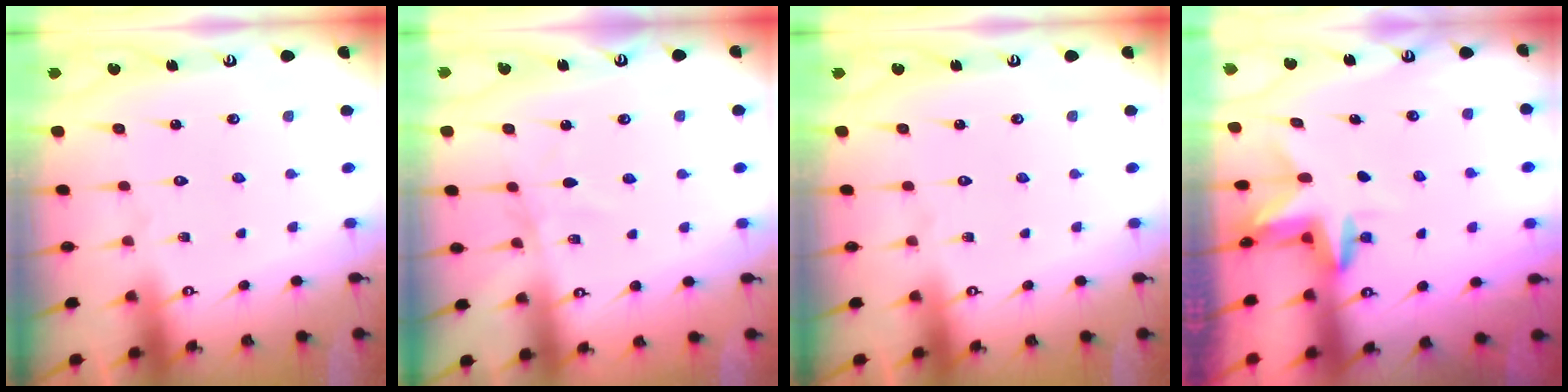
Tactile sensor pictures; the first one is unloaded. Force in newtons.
{"total": 2.6, "press": 2.6, "slide": 0.3}
{"total": 0.0}
{"total": 3.2, "press": 3.2, "slide": 0.3}